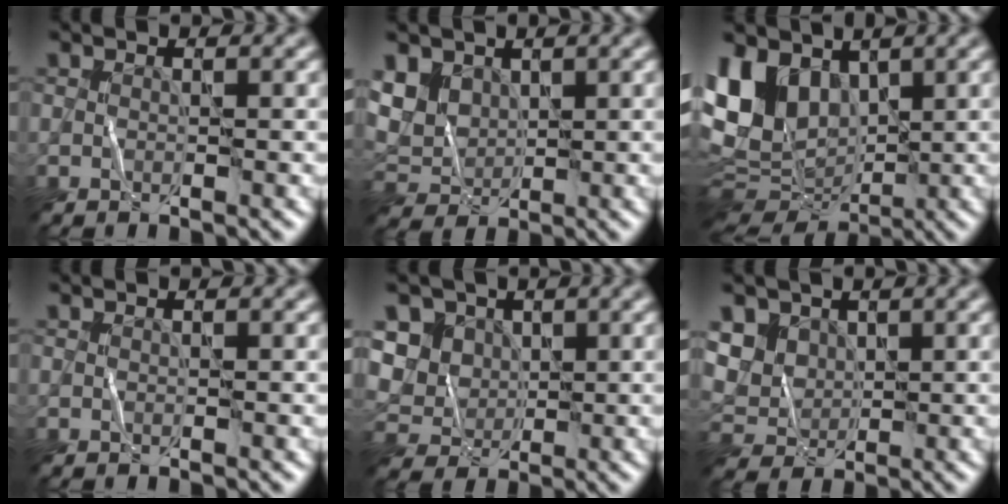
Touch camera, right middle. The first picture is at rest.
{"total": 4.2, "force": [1.9, 3.3, 1.8], "torque": [-0.049, 0.000, 0.037]}
{"total": 10.6, "force": [2.1, 7.6, 7.1], "torque": [-0.152, -0.010, 0.048]}
{"total": 0.0}
{"total": 7.8, "force": [2.5, 6.6, 3.4], "torque": [-0.080, 0.019, 0.034]}
{"total": 5.8, "force": [2.4, 4.7, 2.5], "torque": [-0.073, 0.012, 0.046]}